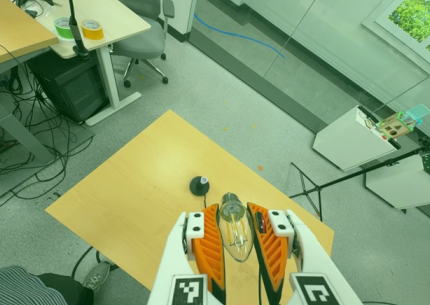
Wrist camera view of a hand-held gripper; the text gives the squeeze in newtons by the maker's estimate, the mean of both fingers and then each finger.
{"total": 22.9, "left": 24.8, "right": 21.0}